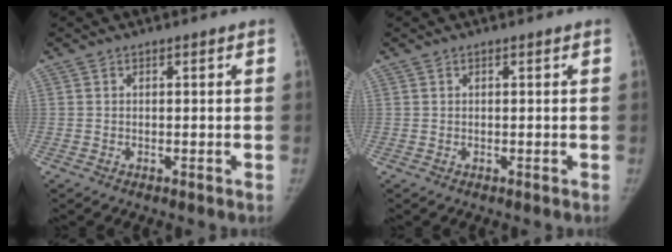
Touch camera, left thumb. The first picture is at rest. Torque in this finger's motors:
{"motor_torque": [0.56, -0.09, -0.06, 0.06, 0.08]}